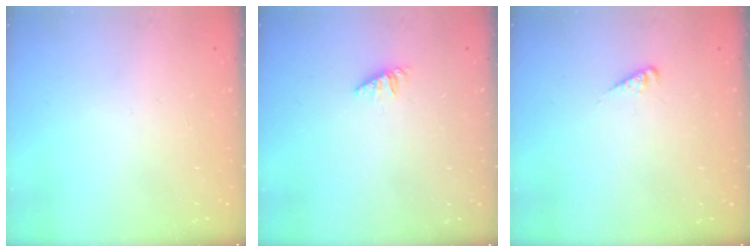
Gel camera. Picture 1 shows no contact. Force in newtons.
{"total": 1.2, "press": 1.2, "slide": 0.3}
{"total": 1.1, "press": 1.0, "slide": 0.2}